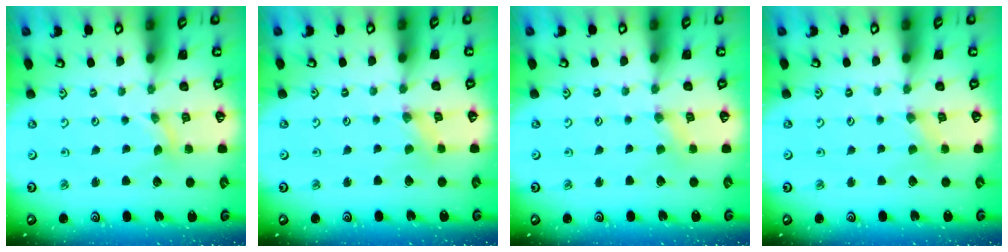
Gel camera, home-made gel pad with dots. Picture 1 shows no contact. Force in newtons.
{"total": 0.0}
{"total": 0.6, "press": 0.6, "slide": 0.1}
{"total": 0.0}